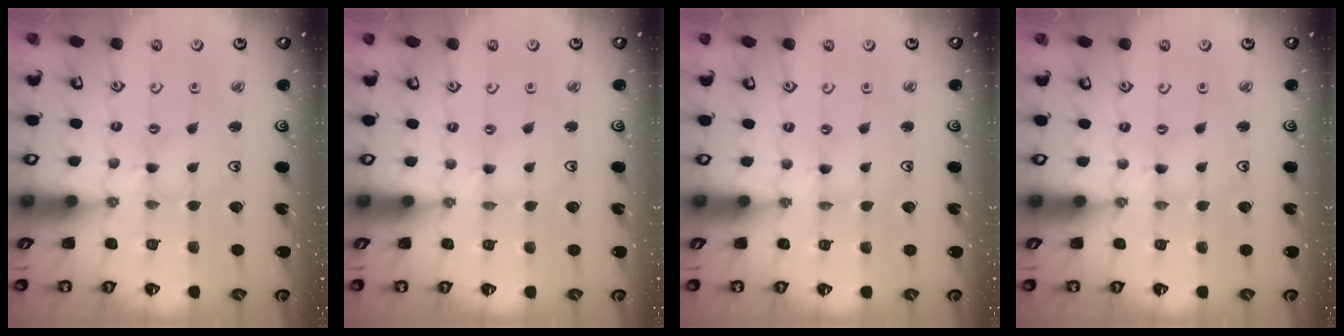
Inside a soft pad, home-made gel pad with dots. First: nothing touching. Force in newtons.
{"total": 0.0}
{"total": 0.0}
{"total": 0.0}